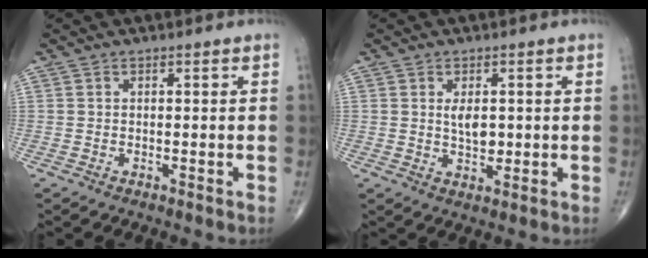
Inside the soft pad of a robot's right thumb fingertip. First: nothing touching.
{"total": 4.1, "force": [0.6, 2.2, 3.3], "torque": [-0.049, -0.007, 0.013]}